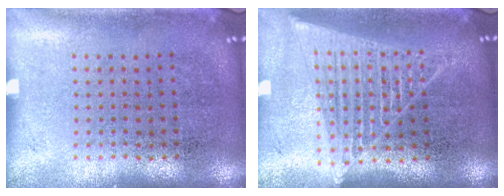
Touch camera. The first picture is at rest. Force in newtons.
{"total": 1.9, "press": 1.7, "slide": 0.8}